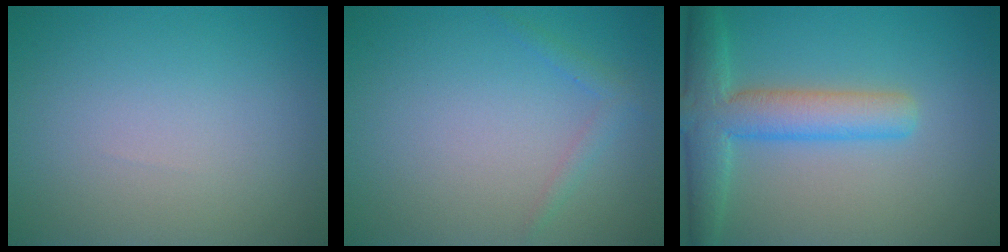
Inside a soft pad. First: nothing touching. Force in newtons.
{"total": 1.2, "press": 1.2, "slide": 0.1}
{"total": 5.8, "press": 5.8, "slide": 0.3}